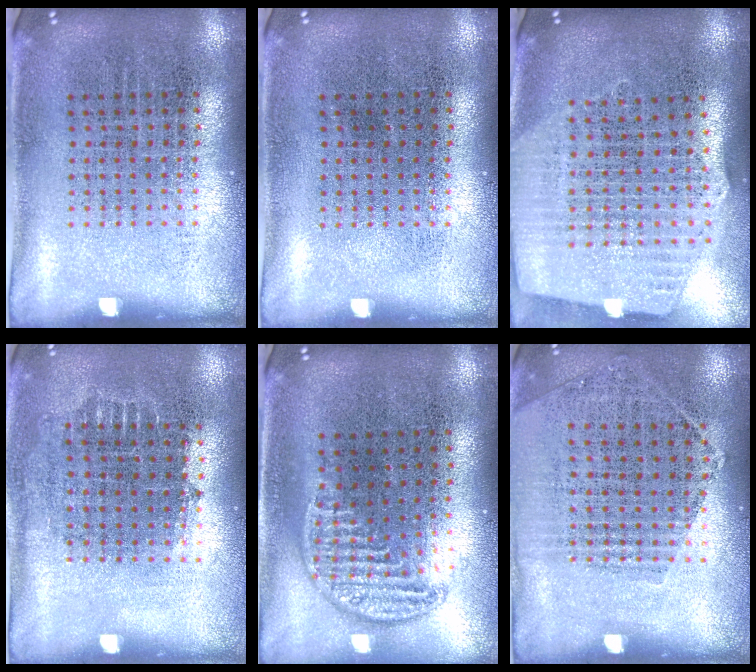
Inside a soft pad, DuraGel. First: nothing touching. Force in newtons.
{"total": 0.0}
{"total": 2.6, "press": 2.2, "slide": 1.4}
{"total": 0.7, "press": 0.7, "slide": 0.3}
{"total": 1.1, "press": 1.0, "slide": 0.4}
{"total": 1.2, "press": 1.1, "slide": 0.5}